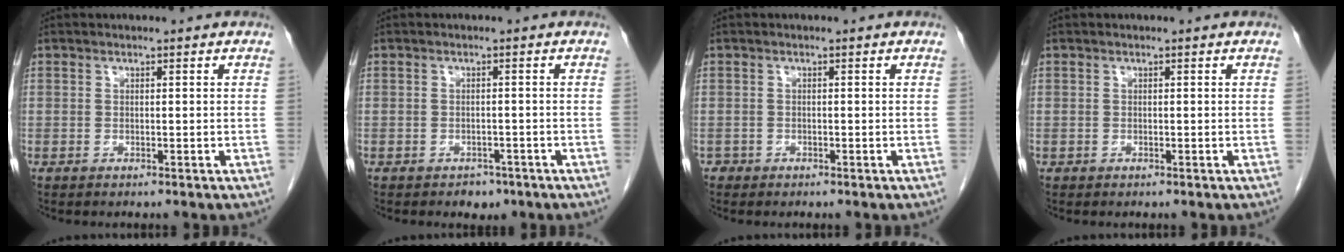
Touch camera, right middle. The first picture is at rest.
{"total": 2.1, "force": [-1.5, 1.4, 0.8], "torque": [-0.015, 0.001, -0.014]}
{"total": 0.6, "force": [-0.5, 0.4, -0.1], "torque": [-0.003, 0.002, -0.010]}
{"total": 0.0}